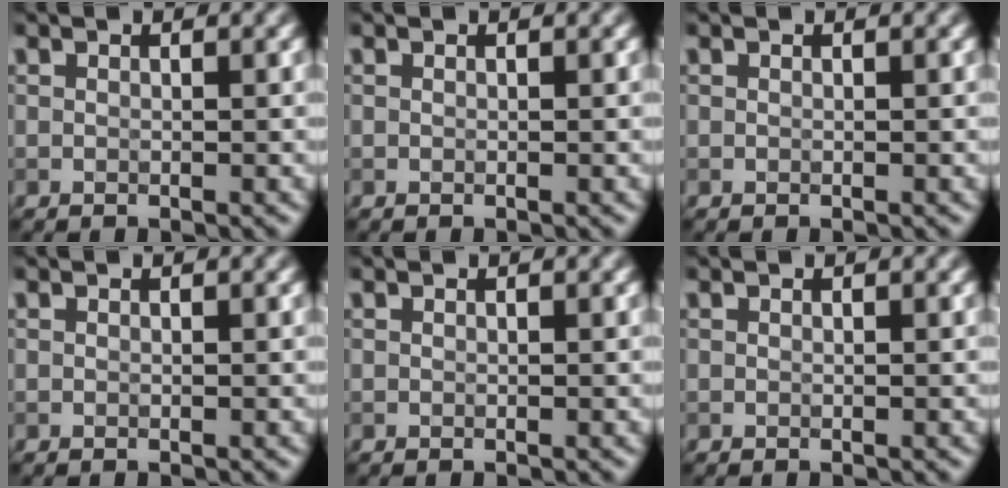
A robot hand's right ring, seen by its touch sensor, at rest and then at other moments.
{"total": 0.0}
{"total": 0.0}
{"total": 0.0}
{"total": 0.0}
{"total": 0.0}